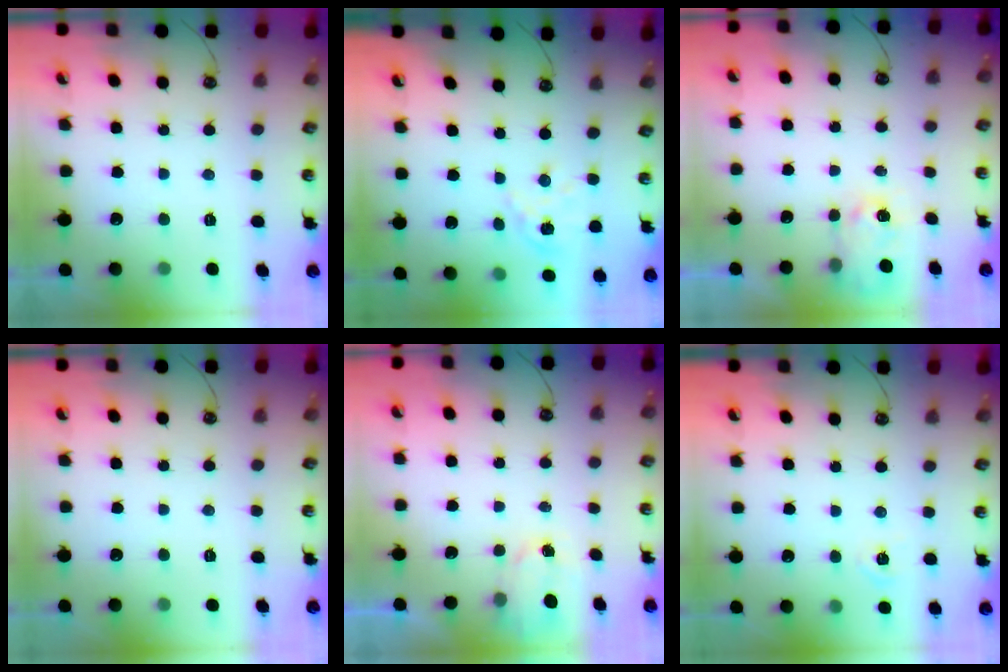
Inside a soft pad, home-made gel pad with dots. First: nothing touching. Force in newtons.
{"total": 3.8, "press": 3.8, "slide": 0.4}
{"total": 3.4, "press": 3.4, "slide": 0.5}
{"total": 0.0}
{"total": 1.5, "press": 1.5, "slide": 0.3}
{"total": 4.9, "press": 4.9, "slide": 0.4}